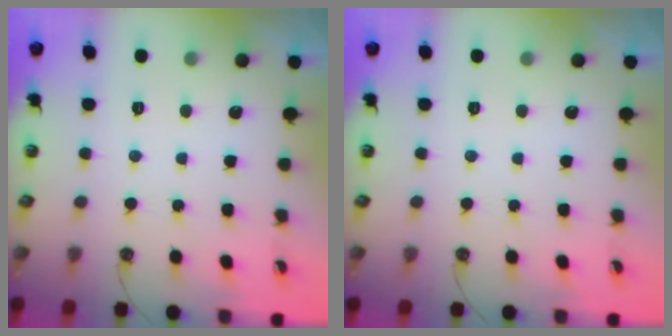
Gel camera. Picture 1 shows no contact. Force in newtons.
{"total": 0.0}